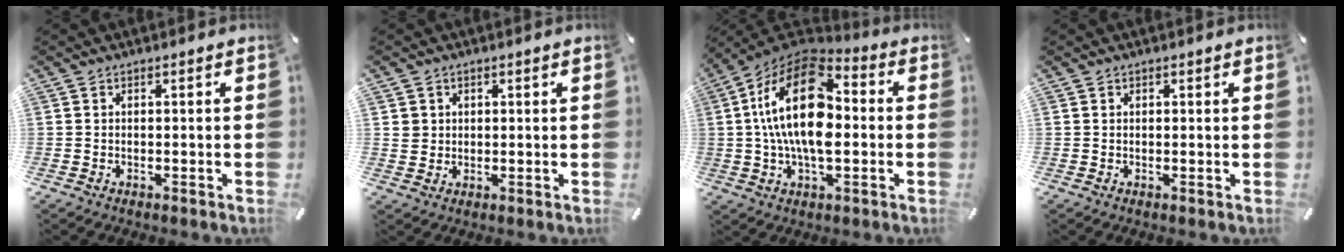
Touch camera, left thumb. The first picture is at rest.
{"total": 3.4, "force": [1.1, 3.2, -0.1], "torque": [0.000, 0.004, 0.019]}
{"total": 20.7, "force": [0.6, 11.4, 17.3], "torque": [-0.332, 0.002, 0.006]}
{"total": 0.6, "force": [0.3, 0.5, 0.1], "torque": [-0.001, 0.002, 0.006]}